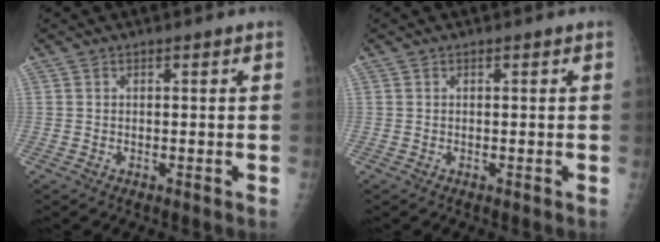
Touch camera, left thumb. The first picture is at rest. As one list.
[{"total": 0.0}]